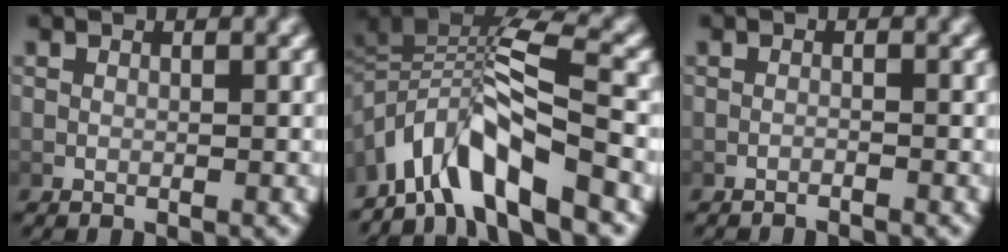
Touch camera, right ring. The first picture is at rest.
{"total": 8.2, "force": [-1.4, 5.1, 6.2], "torque": [-0.126, -0.004, -0.024]}
{"total": 1.3, "force": [-1.3, -0.2, 0.0], "torque": [-0.005, -0.001, -0.021]}